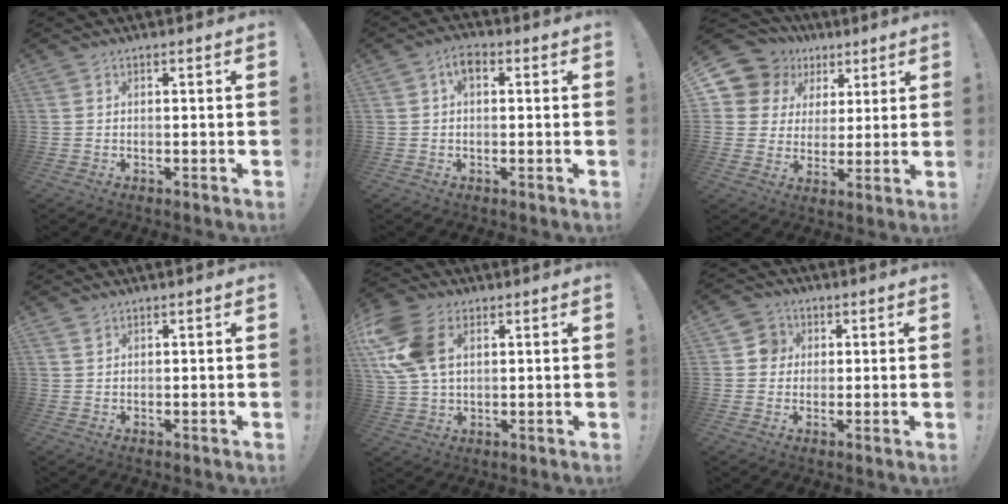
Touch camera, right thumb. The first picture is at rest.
{"total": 4.4, "force": [0.9, 2.5, 3.5], "torque": [-0.059, 0.008, 0.015]}
{"total": 12.5, "force": [6.6, 9.9, 3.6], "torque": [-0.067, -0.041, 0.139]}
{"total": 1.4, "force": [1.0, 0.8, 0.5], "torque": [-0.003, -0.004, 0.017]}
{"total": 15.3, "force": [4.7, 10.0, 10.5], "torque": [-0.220, 0.003, 0.094]}
{"total": 5.7, "force": [1.1, 5.4, 1.4], "torque": [-0.017, 0.006, 0.020]}